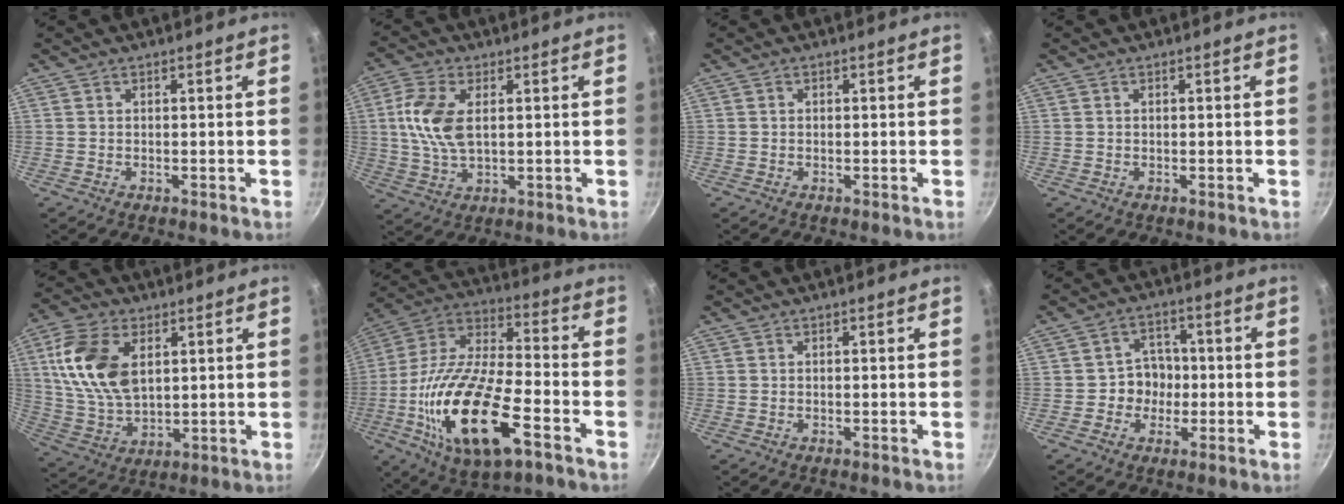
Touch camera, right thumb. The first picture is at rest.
{"total": 9.9, "force": [1.7, 5.4, 8.1], "torque": [-0.164, 0.003, 0.031]}
{"total": 0.6, "force": [0.0, 0.5, 0.2], "torque": [-0.001, 0.003, 0.000]}
{"total": 0.0}
{"total": 15.4, "force": [4.3, 9.3, 11.5], "torque": [-0.207, -0.010, 0.091]}
{"total": 24.7, "force": [-8.8, 10.2, 20.7], "torque": [-0.387, 0.020, -0.167]}
{"total": 0.0}
{"total": 5.9, "force": [-0.9, 5.4, 2.2], "torque": [0.013, 0.016, -0.021]}